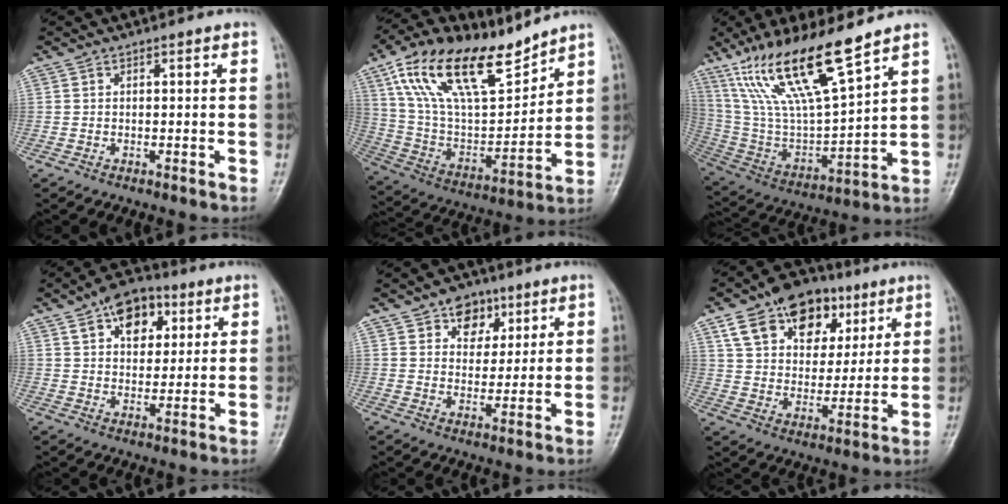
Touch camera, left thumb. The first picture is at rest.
{"total": 22.3, "force": [14.7, 9.2, 14.0], "torque": [-0.226, -0.046, 0.276]}
{"total": 20.4, "force": [13.5, 4.0, 14.7], "torque": [-0.264, -0.059, 0.265]}
{"total": 10.5, "force": [4.9, 6.7, 6.5], "torque": [-0.063, -0.011, 0.072]}
{"total": 5.7, "force": [2.9, 4.3, 2.5], "torque": [-0.003, -0.009, 0.041]}
{"total": 18.1, "force": [9.5, 11.9, 9.9], "torque": [-0.123, -0.015, 0.160]}